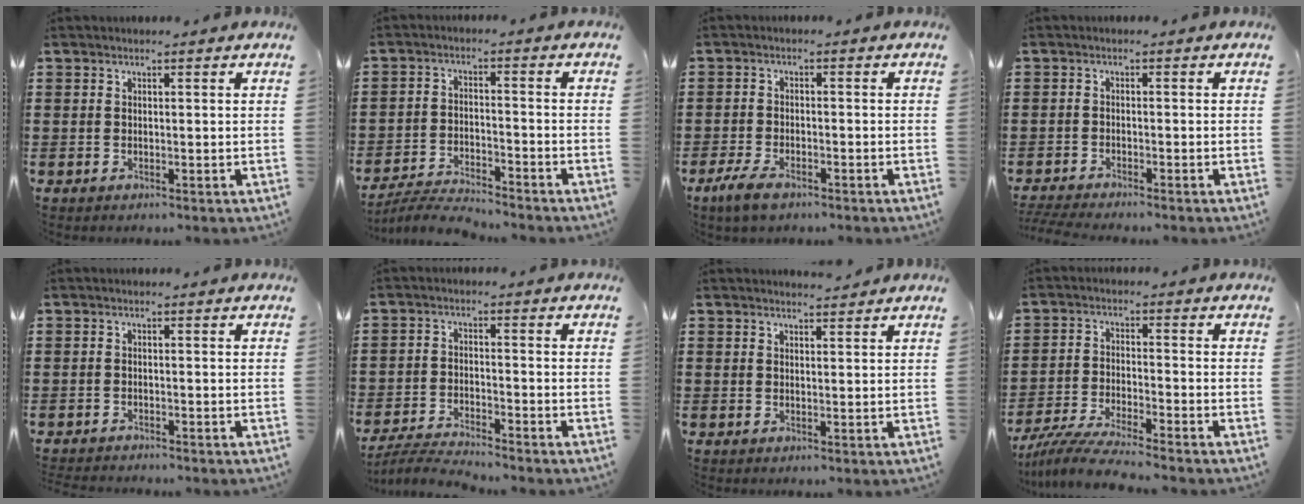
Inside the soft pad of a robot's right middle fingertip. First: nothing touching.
{"total": 4.9, "force": [-4.8, 0.3, 1.0], "torque": [-0.024, 0.001, -0.098]}
{"total": 3.5, "force": [-2.3, 1.5, 2.1], "torque": [-0.058, -0.001, -0.049]}
{"total": 2.3, "force": [-2.2, 0.0, 0.6], "torque": [-0.017, -0.002, -0.047]}
{"total": 1.2, "force": [-1.2, 0.1, 0.0], "torque": [-0.003, 0.002, -0.025]}
{"total": 4.4, "force": [-4.3, 0.2, 0.8], "torque": [-0.030, -0.003, -0.093]}
{"total": 1.5, "force": [1.4, 0.1, 0.2], "torque": [0.000, -0.002, 0.025]}
{"total": 6.4, "force": [-6.0, -0.1, 2.2], "torque": [-0.058, -0.017, -0.120]}